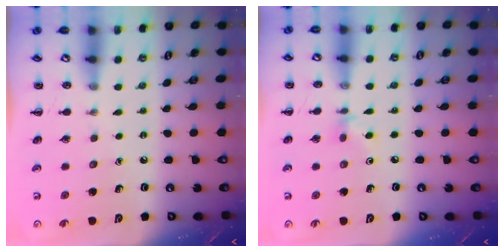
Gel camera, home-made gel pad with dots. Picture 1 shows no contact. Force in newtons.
{"total": 4.4, "press": 4.1, "slide": 1.7}